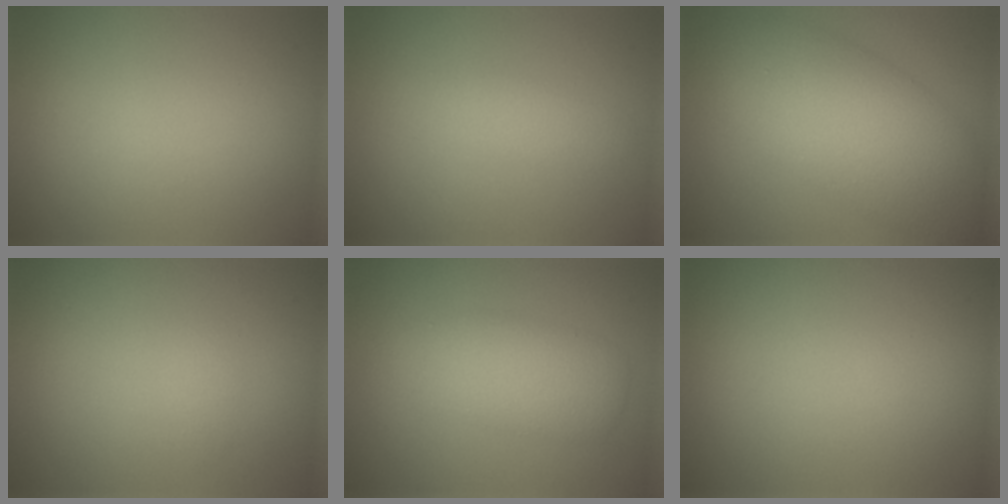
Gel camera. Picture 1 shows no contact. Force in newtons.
{"total": 1.4, "press": 1.4, "slide": 0.0}
{"total": 7.9, "press": 7.9, "slide": 0.3}
{"total": 0.5, "press": 0.5, "slide": 0.1}
{"total": 2.9, "press": 2.9, "slide": 0.2}
{"total": 0.0}